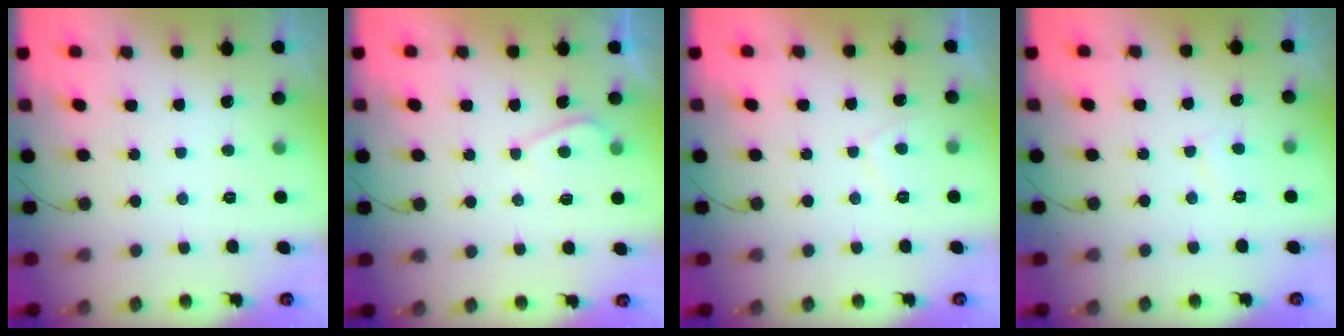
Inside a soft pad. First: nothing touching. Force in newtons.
{"total": 3.2, "press": 3.2, "slide": 0.5}
{"total": 1.8, "press": 1.7, "slide": 0.6}
{"total": 2.8, "press": 2.8, "slide": 0.3}